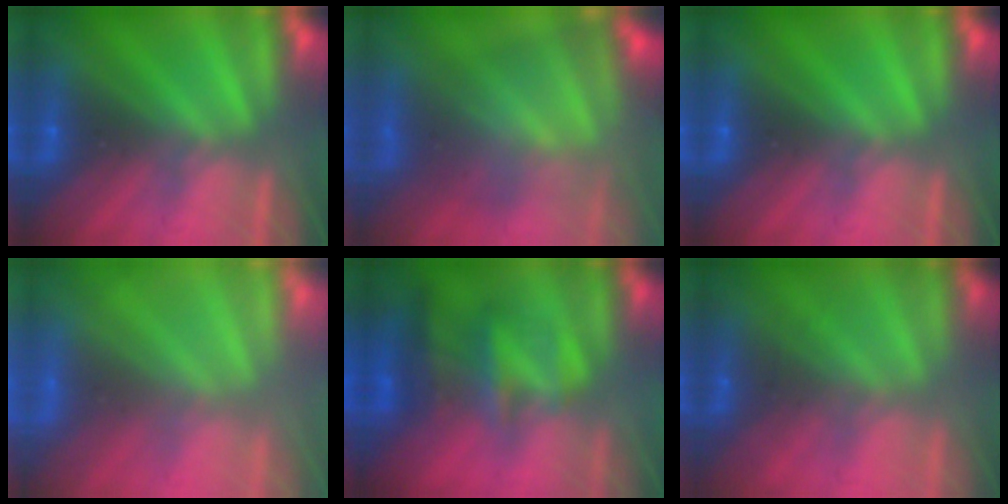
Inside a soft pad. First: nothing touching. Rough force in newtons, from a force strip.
{"total": 8.5}
{"total": 0.0}
{"total": 7.4}
{"total": 4.7}
{"total": 1.6}